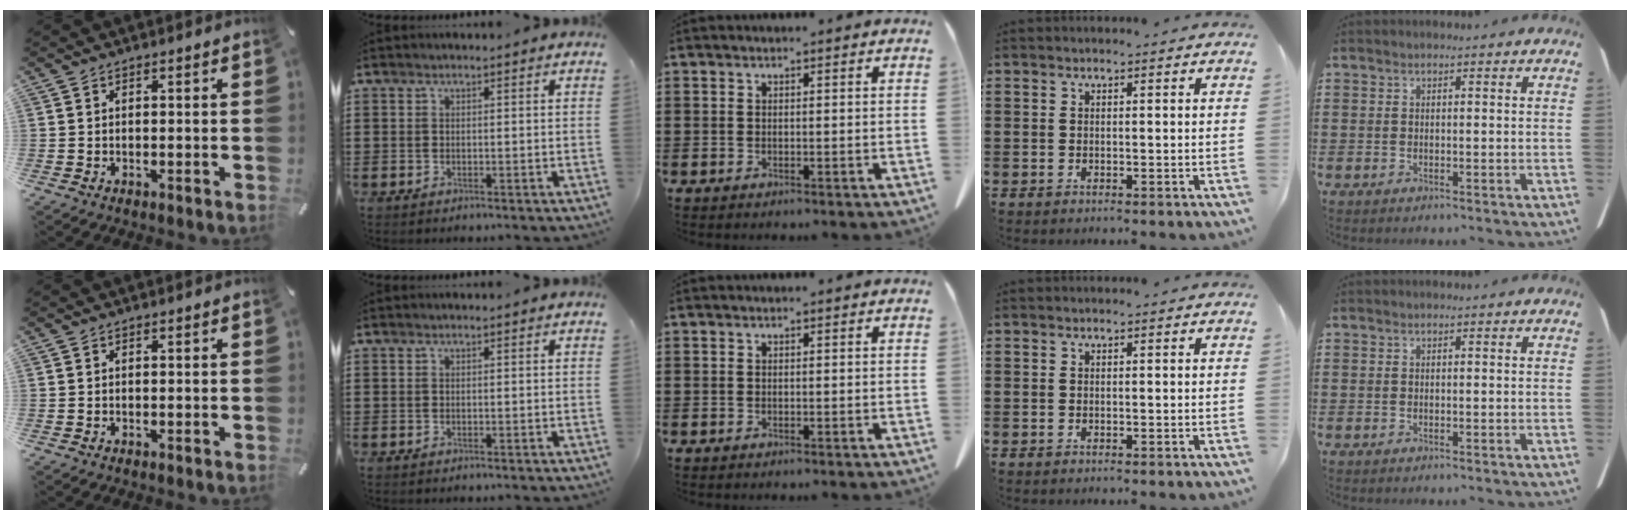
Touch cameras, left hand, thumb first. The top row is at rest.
{}